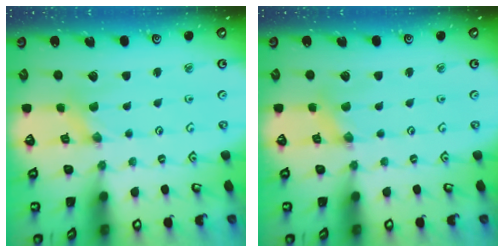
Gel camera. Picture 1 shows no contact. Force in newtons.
{"total": 1.5, "press": 1.5, "slide": 0.1}